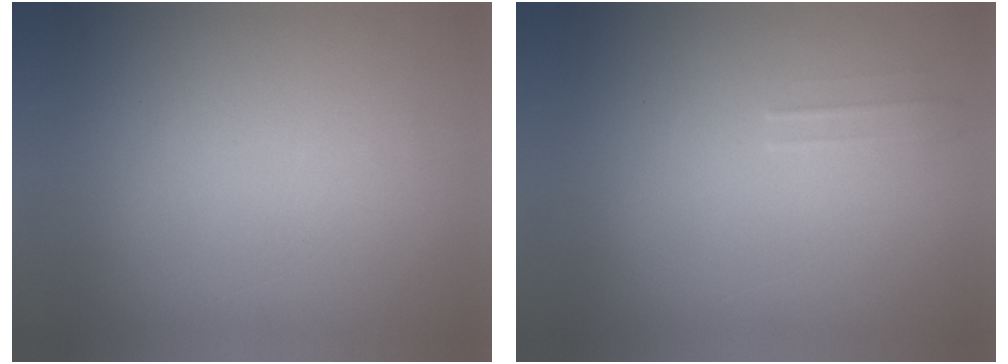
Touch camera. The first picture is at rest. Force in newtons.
{"total": 1.5}